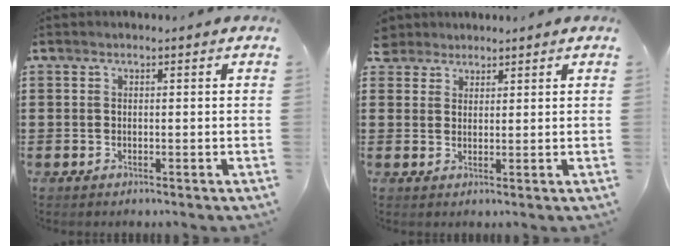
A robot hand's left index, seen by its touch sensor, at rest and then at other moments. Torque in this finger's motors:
{"motor_torque": [-0.02, -0.01, 0.00, -0.05]}